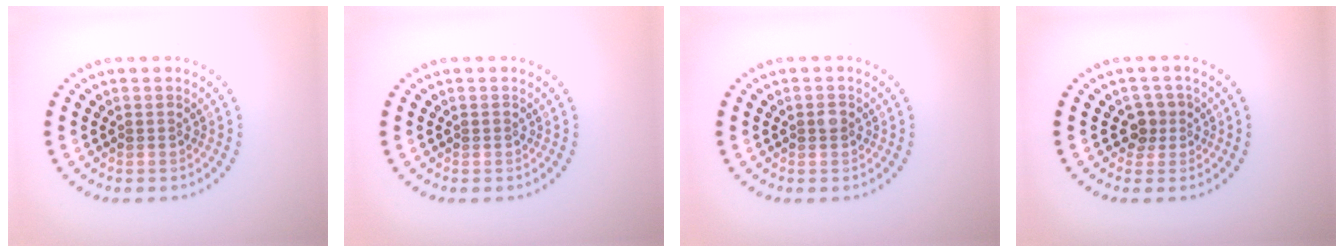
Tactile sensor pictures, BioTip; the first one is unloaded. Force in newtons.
{"total": 0.0}
{"total": 1.0, "press": 1.0, "slide": 0.2}
{"total": 1.9, "press": 1.5, "slide": 1.1}